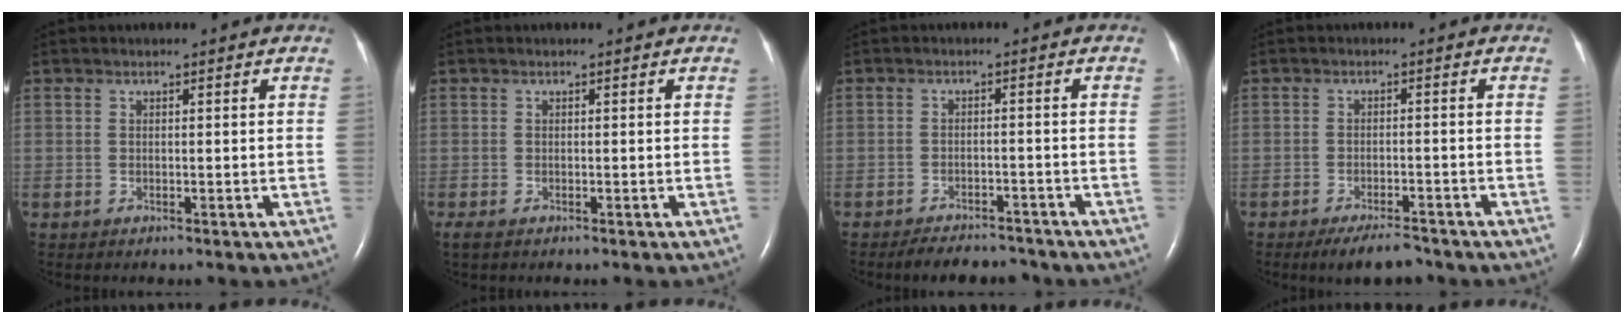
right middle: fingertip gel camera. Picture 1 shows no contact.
{"total": 1.2, "force": [-0.8, 0.4, 0.8], "torque": [-0.022, -0.006, -0.015]}
{"total": 6.1, "force": [-5.6, 1.9, 1.5], "torque": [-0.022, -0.004, -0.079]}
{"total": 4.9, "force": [-4.0, 1.2, 2.5], "torque": [-0.044, -0.005, -0.065]}